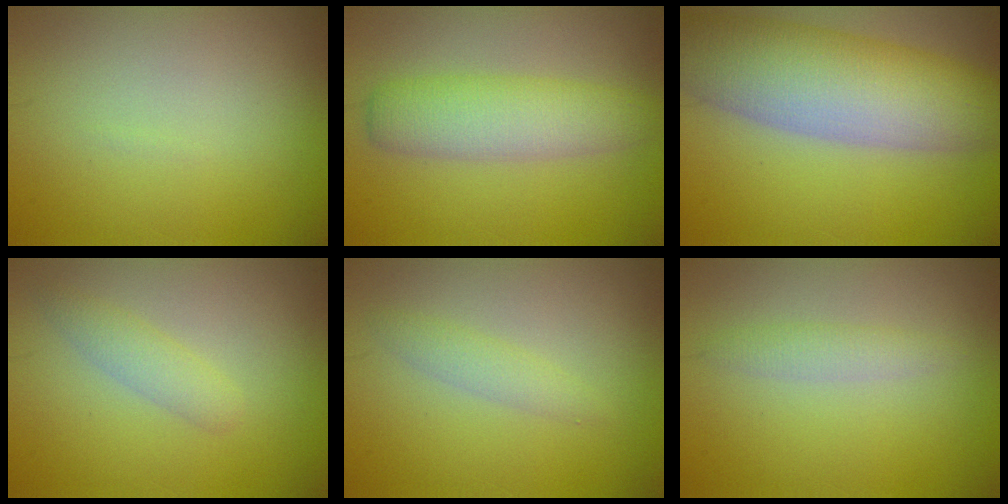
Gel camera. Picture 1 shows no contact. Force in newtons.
{"total": 4.7, "press": 4.7, "slide": 0.3}
{"total": 10.4, "press": 10.4, "slide": 0.6}
{"total": 1.9, "press": 1.9, "slide": 0.0}
{"total": 1.5, "press": 1.5, "slide": 0.1}
{"total": 1.5, "press": 1.4, "slide": 0.1}